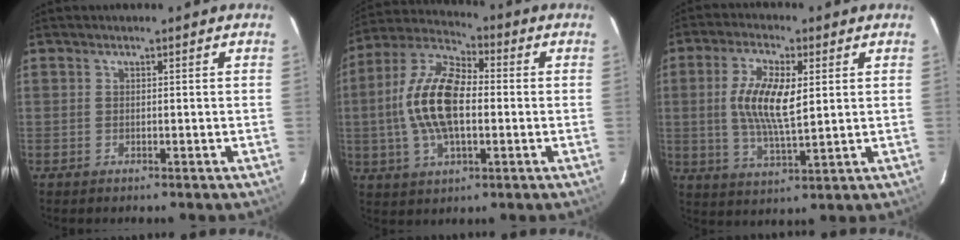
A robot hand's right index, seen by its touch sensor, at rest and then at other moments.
{"total": 15.3, "force": [-0.6, 7.3, 13.5], "torque": [-0.275, 0.013, -0.018]}
{"total": 10.1, "force": [1.6, 3.5, 9.3], "torque": [-0.180, 0.002, 0.031]}